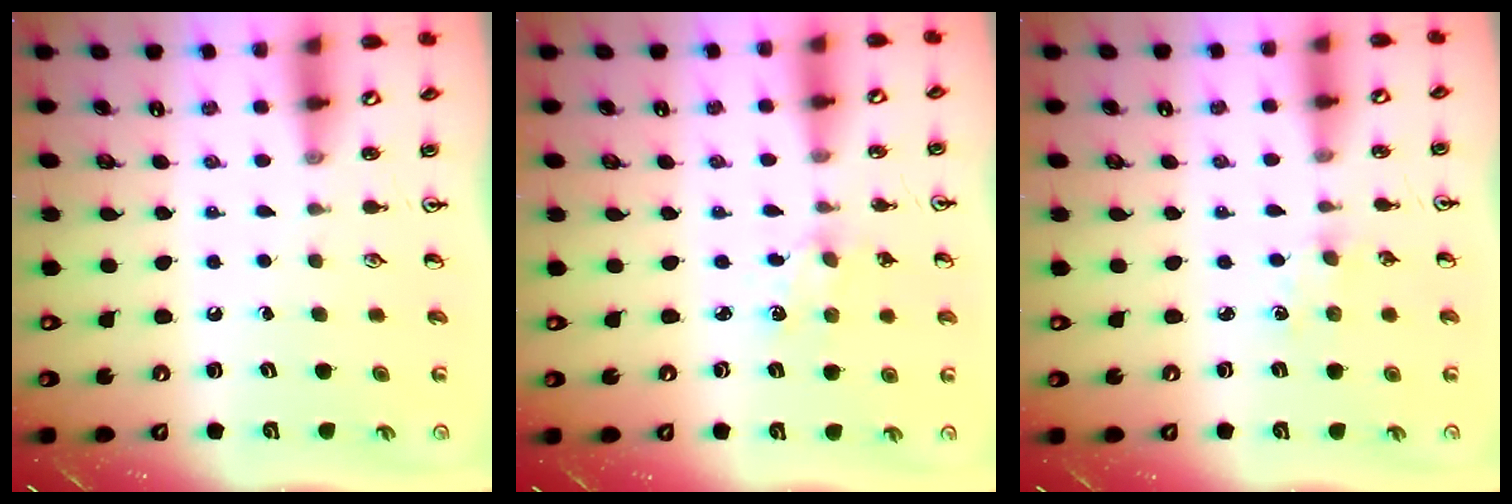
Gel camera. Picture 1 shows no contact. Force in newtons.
{"total": 2.9, "press": 2.9, "slide": 0.4}
{"total": 2.4, "press": 2.4, "slide": 0.4}